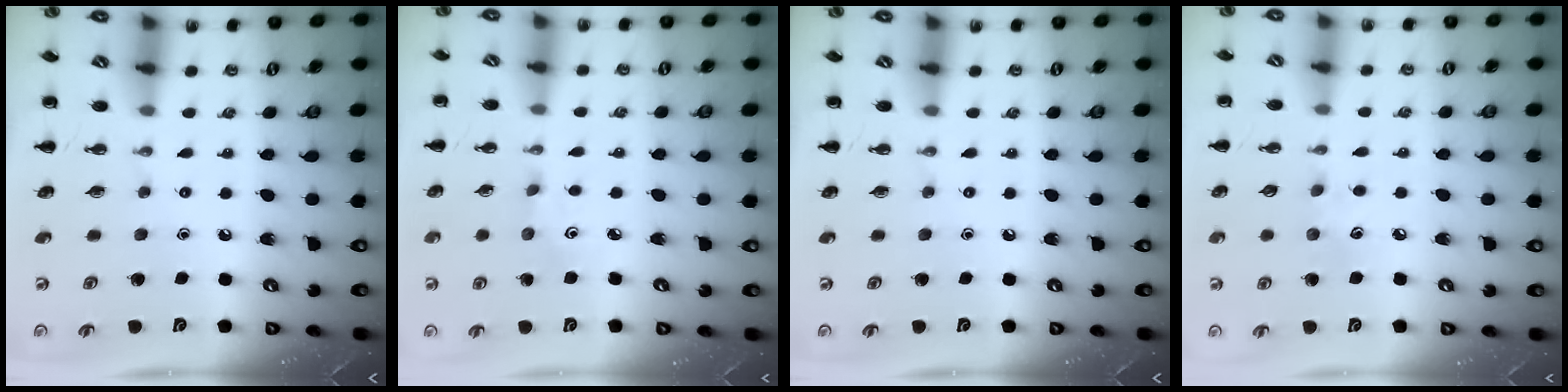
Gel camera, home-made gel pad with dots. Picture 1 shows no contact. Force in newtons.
{"total": 1.8, "press": 1.7, "slide": 0.6}
{"total": 0.0}
{"total": 4.3, "press": 4.2, "slide": 1.1}